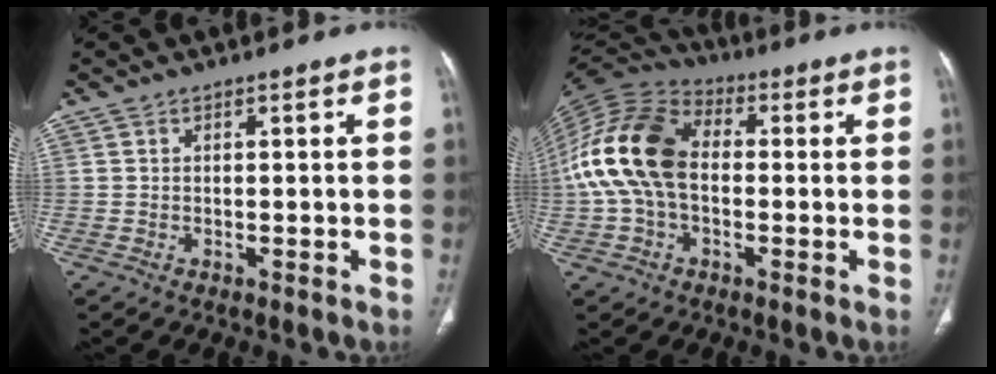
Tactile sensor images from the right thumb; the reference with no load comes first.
{"total": 17.0, "force": [-0.2, 11.1, 12.8], "torque": [-0.263, 0.035, -0.014]}